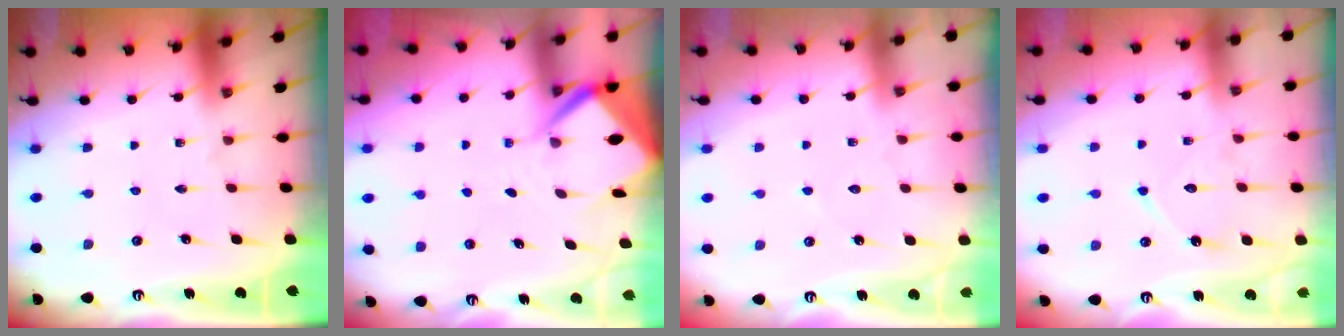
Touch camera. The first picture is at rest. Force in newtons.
{"total": 6.0, "press": 6.0, "slide": 0.6}
{"total": 4.6, "press": 4.5, "slide": 0.6}
{"total": 9.4, "press": 9.4, "slide": 0.4}